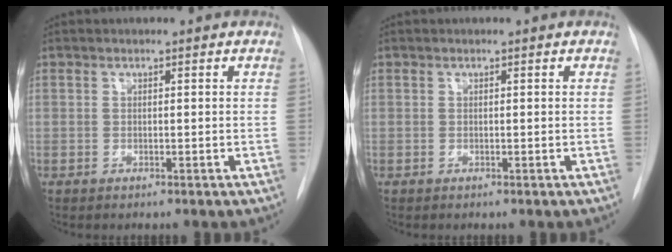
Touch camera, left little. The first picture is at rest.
{"total": 0.0}